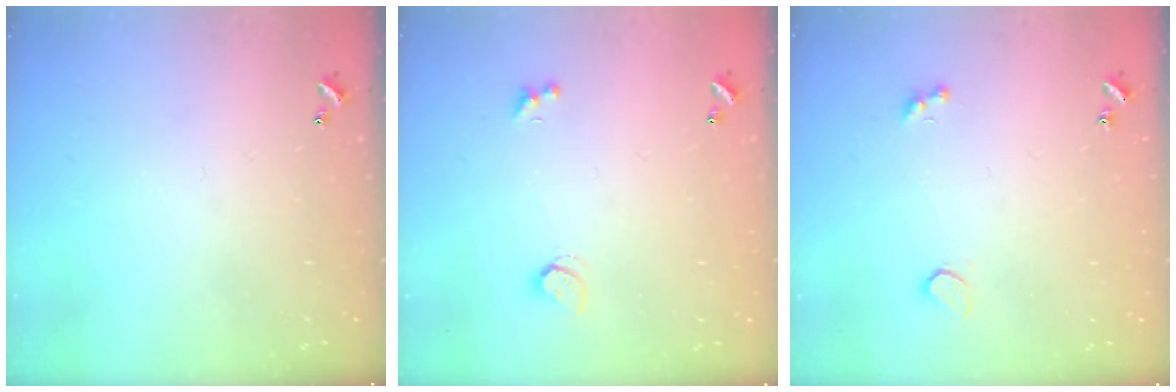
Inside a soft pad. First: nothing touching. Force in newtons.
{"total": 1.3, "press": 1.2, "slide": 0.4}
{"total": 2.6, "press": 2.2, "slide": 1.2}